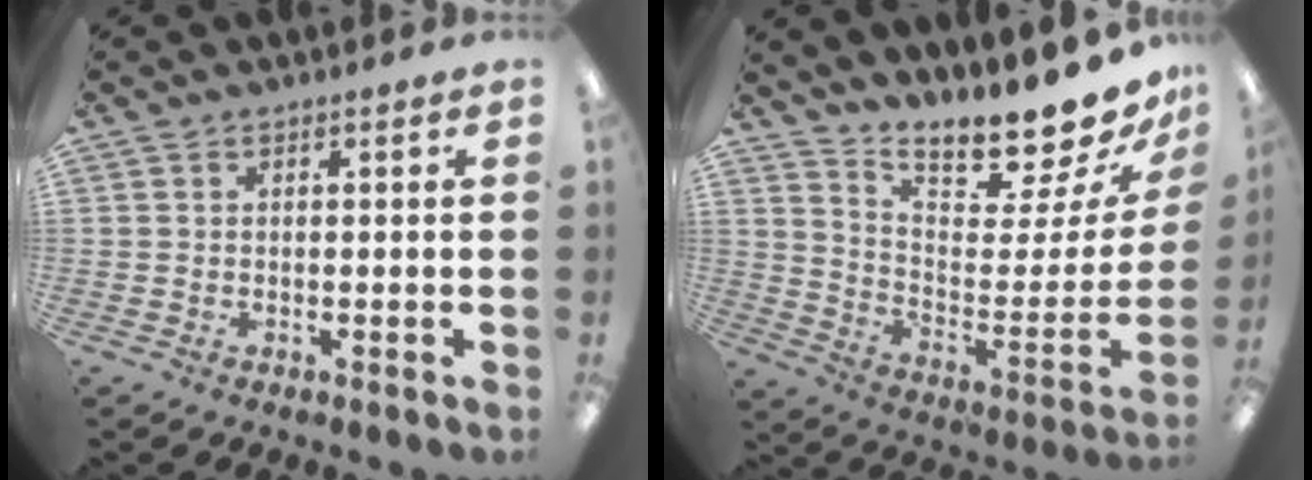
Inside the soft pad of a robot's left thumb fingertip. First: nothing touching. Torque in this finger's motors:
{"motor_torque": [0.33, 0.20, 0.81, -1.96, 0.07]}